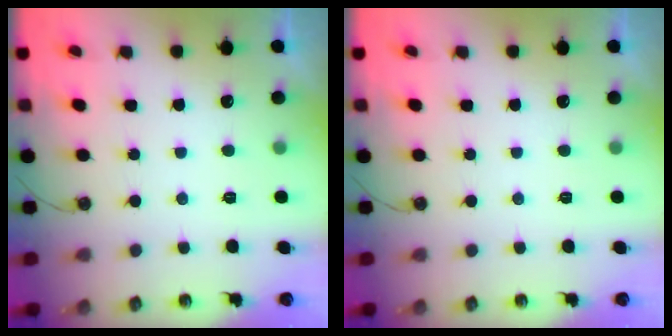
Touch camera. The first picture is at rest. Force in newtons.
{"total": 0.0}